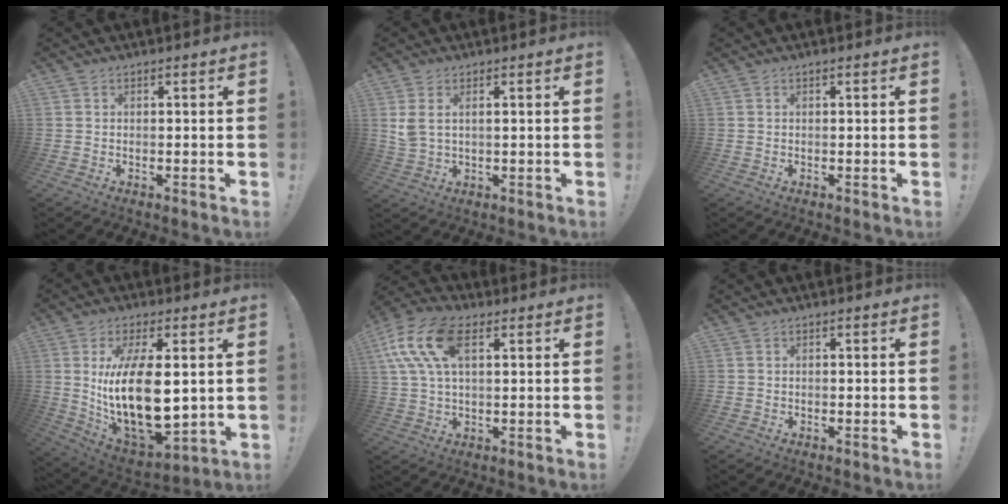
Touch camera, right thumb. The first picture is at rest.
{"total": 4.4, "force": [1.7, 1.7, 3.7], "torque": [-0.075, -0.006, 0.030]}
{"total": 0.0}
{"total": 20.1, "force": [2.7, 9.2, 17.6], "torque": [-0.357, -0.038, 0.051]}
{"total": 15.5, "force": [5.4, 8.5, 11.7], "torque": [-0.222, -0.003, 0.101]}
{"total": 0.7, "force": [-0.4, 0.6, 0.1], "torque": [-0.001, 0.003, -0.007]}